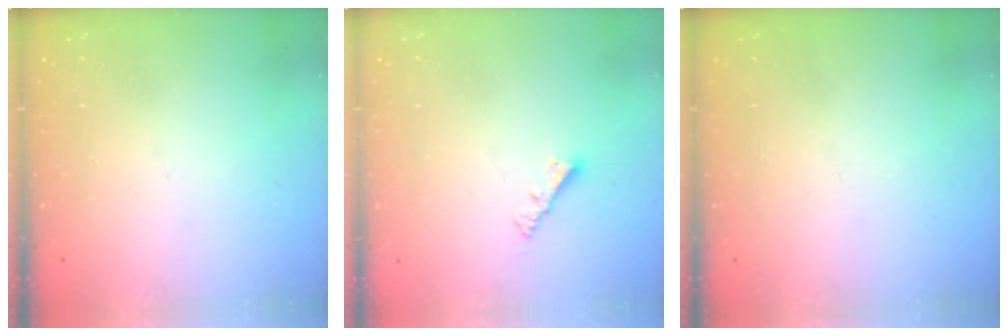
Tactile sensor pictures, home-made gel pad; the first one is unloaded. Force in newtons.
{"total": 3.5, "press": 3.5, "slide": 0.3}
{"total": 0.0}